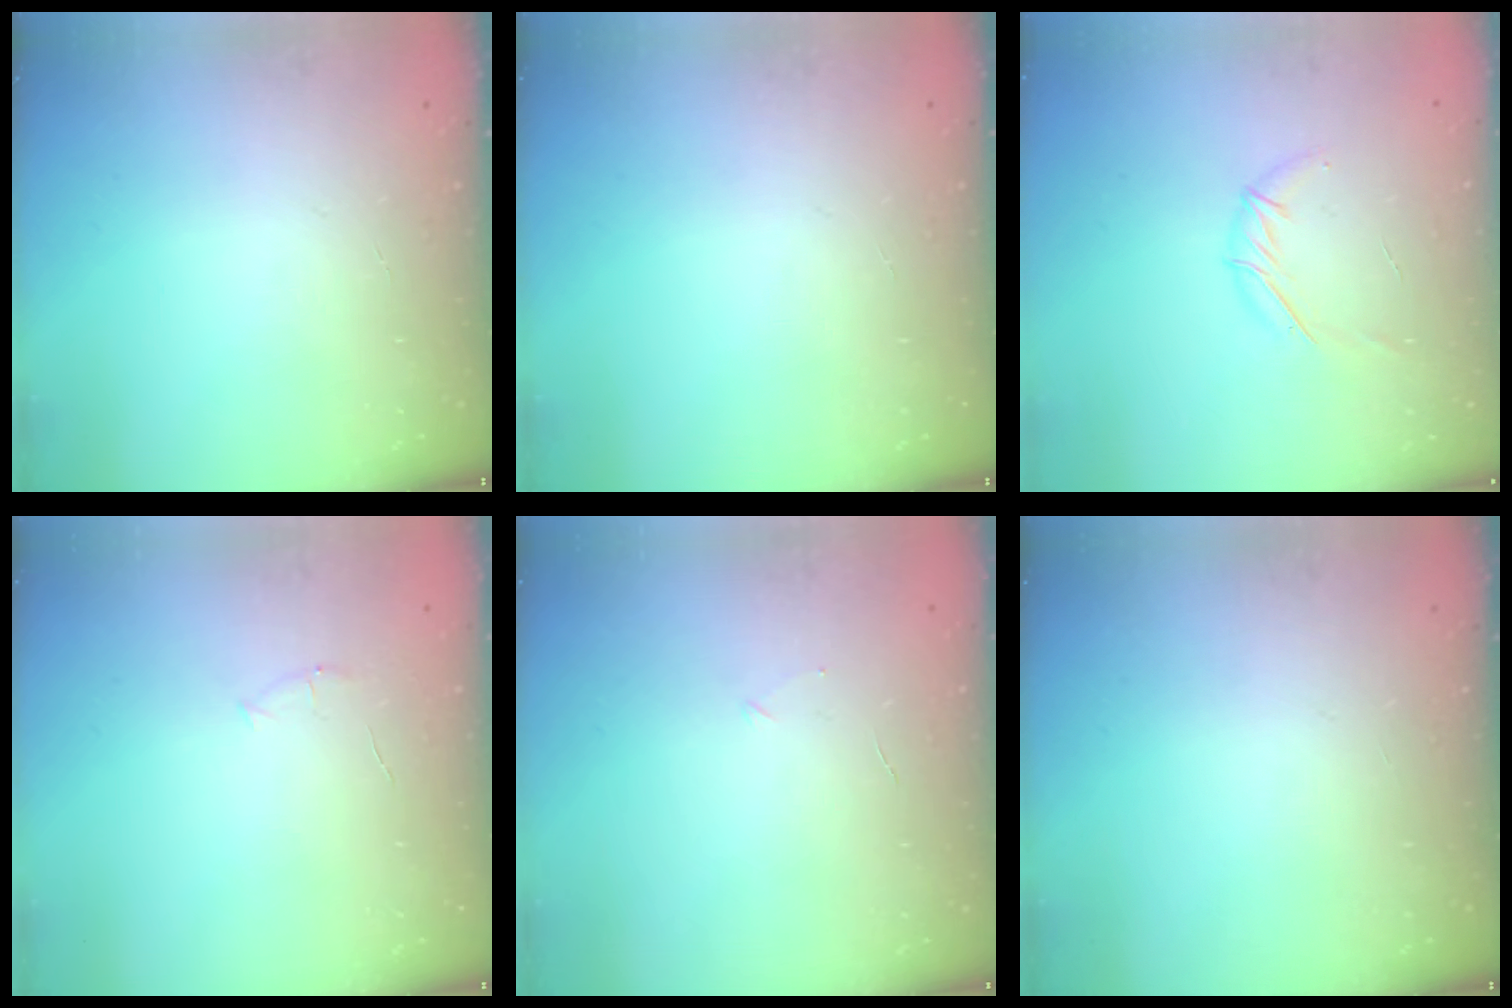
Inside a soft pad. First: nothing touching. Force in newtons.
{"total": 0.0}
{"total": 5.7, "press": 5.5, "slide": 1.4}
{"total": 3.6, "press": 3.4, "slide": 1.0}
{"total": 2.5, "press": 2.3, "slide": 0.8}
{"total": 0.0}